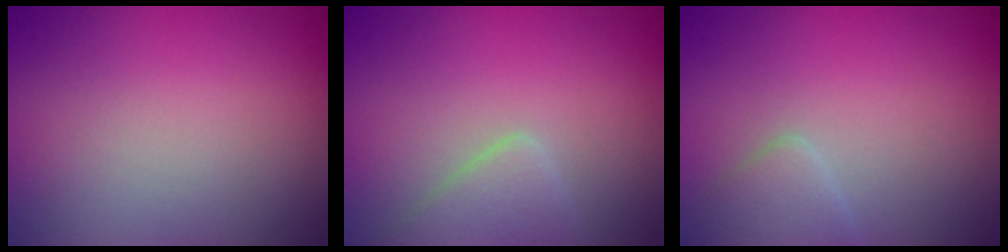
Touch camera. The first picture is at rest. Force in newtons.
{"total": 2.4, "press": 2.3, "slide": 0.2}
{"total": 1.8, "press": 1.8, "slide": 0.0}